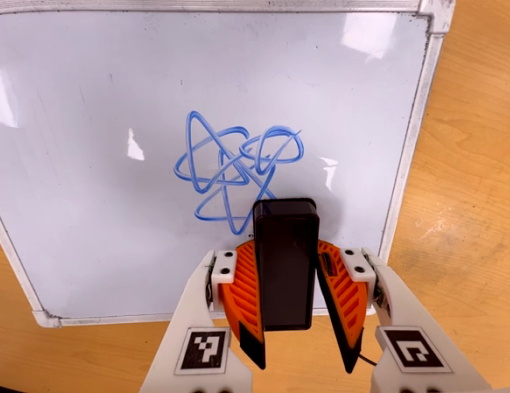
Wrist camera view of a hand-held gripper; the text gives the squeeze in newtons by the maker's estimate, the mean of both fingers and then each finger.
{"total": 5.9, "left": 5.1, "right": 6.8}